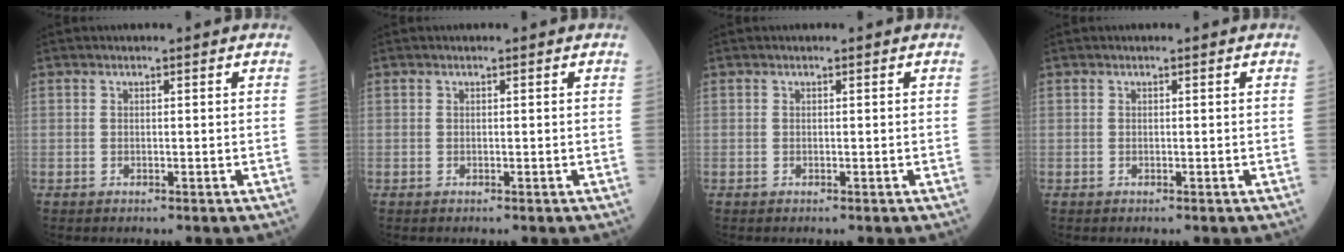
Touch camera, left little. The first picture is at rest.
{"total": 0.0}
{"total": 0.0}
{"total": 0.0}